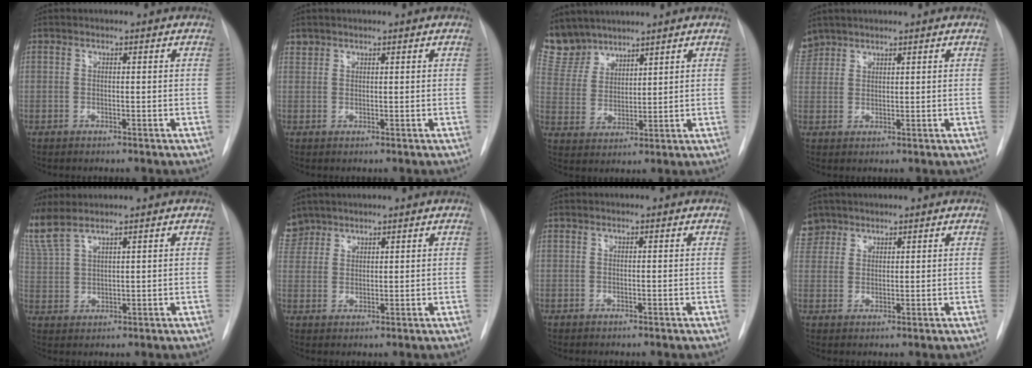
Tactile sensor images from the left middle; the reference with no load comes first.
{"total": 1.0, "force": [0.9, 0.5, -0.2], "torque": [0.007, 0.004, 0.014]}
{"total": 7.7, "force": [7.1, 2.8, 0.5], "torque": [-0.016, 0.008, 0.157]}
{"total": 3.6, "force": [3.2, 1.7, 0.0], "torque": [0.000, 0.013, 0.066]}
{"total": 8.3, "force": [6.8, 2.0, 4.2], "torque": [-0.121, 0.006, 0.150]}
{"total": 4.7, "force": [3.9, 2.6, -0.1], "torque": [0.009, 0.010, 0.080]}
{"total": 0.0}
{"total": 4.5, "force": [3.5, 2.8, -0.2], "torque": [0.012, 0.010, 0.068]}